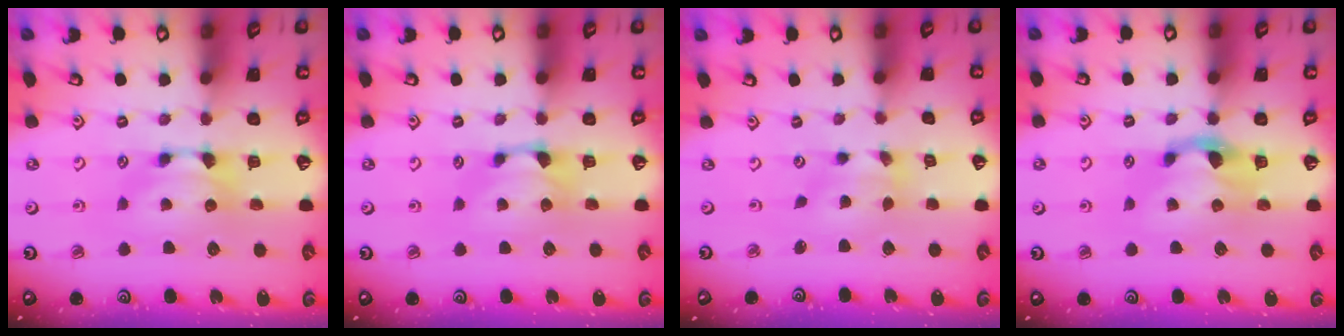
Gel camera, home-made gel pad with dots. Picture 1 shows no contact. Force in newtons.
{"total": 1.0, "press": 0.3, "slide": 0.9}
{"total": 2.4, "press": 1.9, "slide": 1.4}
{"total": 1.5, "press": 0.4, "slide": 1.4}